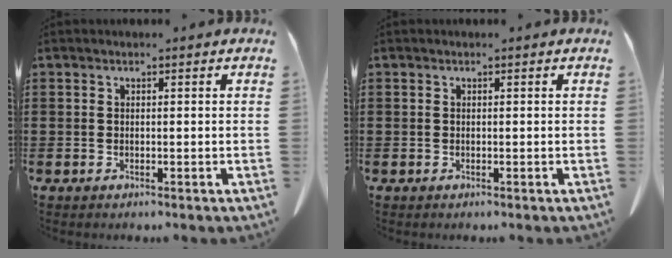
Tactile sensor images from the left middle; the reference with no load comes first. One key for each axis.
{"total": 0.0}